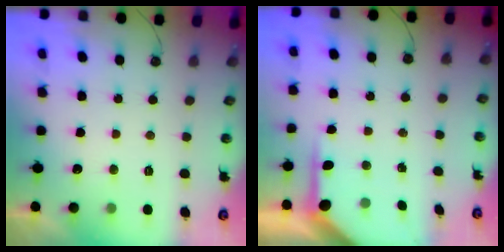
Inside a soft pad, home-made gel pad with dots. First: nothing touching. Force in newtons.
{"total": 4.6, "press": 4.6, "slide": 0.3}